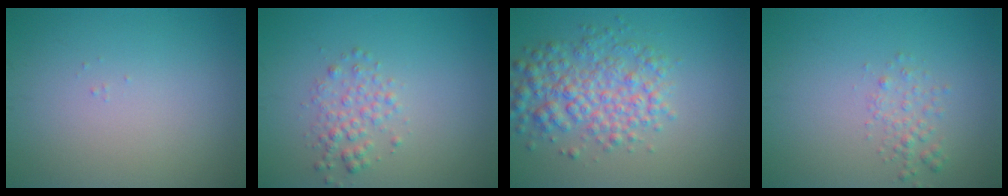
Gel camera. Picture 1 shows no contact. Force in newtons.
{"total": 2.1, "press": 2.1, "slide": 0.1}
{"total": 5.1, "press": 5.1, "slide": 0.2}
{"total": 1.6, "press": 1.6, "slide": 0.1}